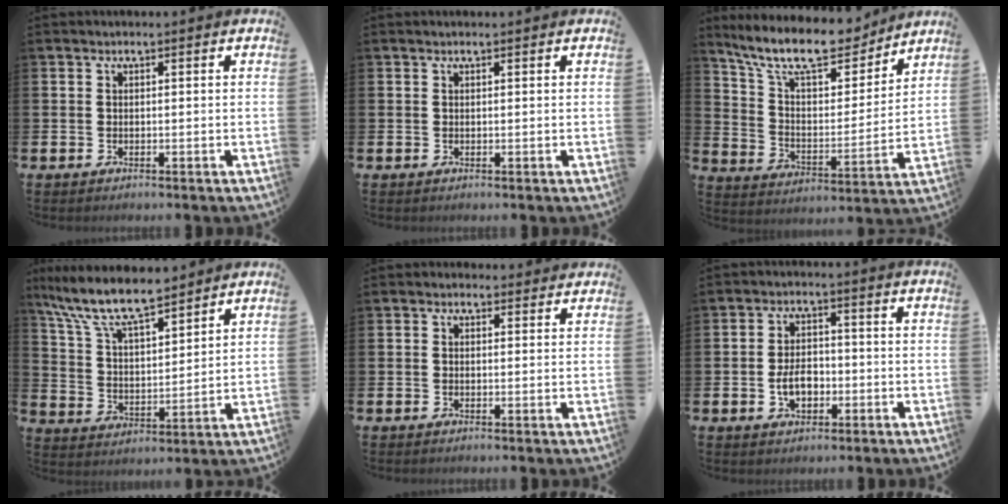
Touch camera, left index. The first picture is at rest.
{"total": 0.0}
{"total": 12.9, "force": [11.2, 3.5, 5.4], "torque": [-0.127, -0.070, 0.193]}
{"total": 10.0, "force": [8.9, 2.0, 4.2], "torque": [-0.117, -0.045, 0.158]}
{"total": 0.9, "force": [0.7, 0.6, 0.1], "torque": [0.006, 0.003, 0.010]}
{"total": 4.2, "force": [-1.2, 2.7, 3.0], "torque": [-0.044, 0.003, -0.025]}